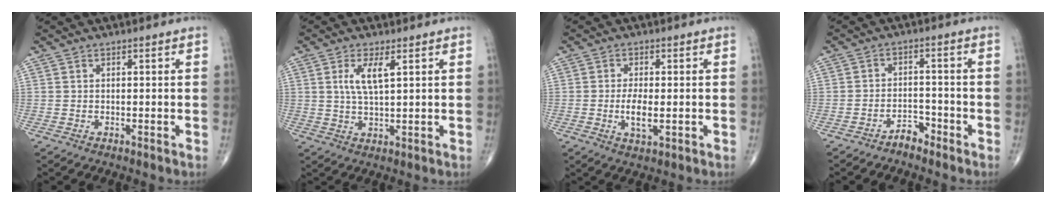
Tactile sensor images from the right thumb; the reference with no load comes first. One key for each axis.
{"total": 5.2, "fx": 1.8, "fy": 1.4, "fz": 4.7, "tx": -0.100, "ty": -0.008, "tz": 0.041}
{"total": 4.6, "fx": -0.7, "fy": 1.8, "fz": 4.2, "tx": -0.083, "ty": -0.008, "tz": -0.013}
{"total": 3.0, "fx": -2.7, "fy": 1.2, "fz": 0.9, "tx": -0.008, "ty": 0.021, "tz": -0.047}